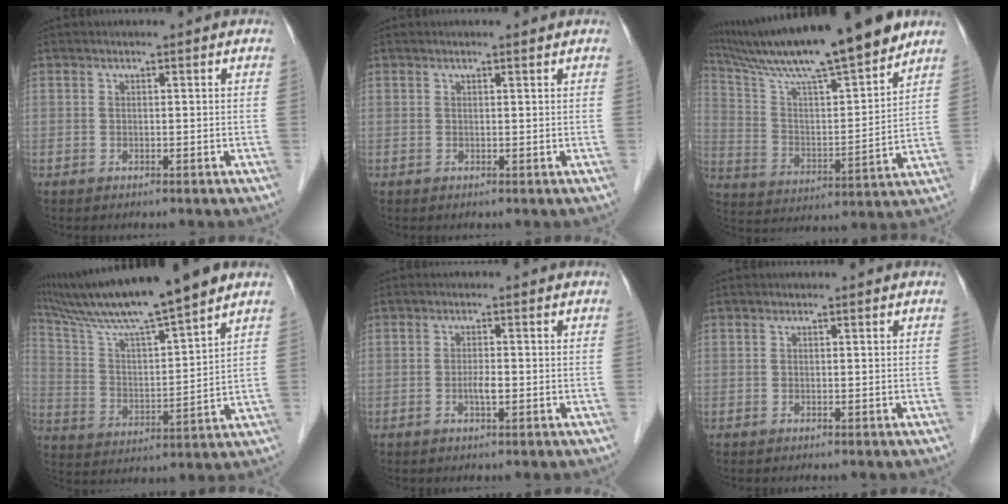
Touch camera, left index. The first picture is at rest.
{"total": 0.6, "force": [0.6, -0.1, 0.2], "torque": [-0.009, -0.001, 0.009]}
{"total": 20.3, "force": [17.0, 0.7, 11.2], "torque": [-0.190, 0.005, 0.282]}
{"total": 15.8, "force": [13.3, -0.7, 8.6], "torque": [-0.157, 0.006, 0.233]}
{"total": 1.7, "force": [-0.7, 0.3, 1.5], "torque": [-0.029, -0.004, -0.013]}
{"total": 0.0}